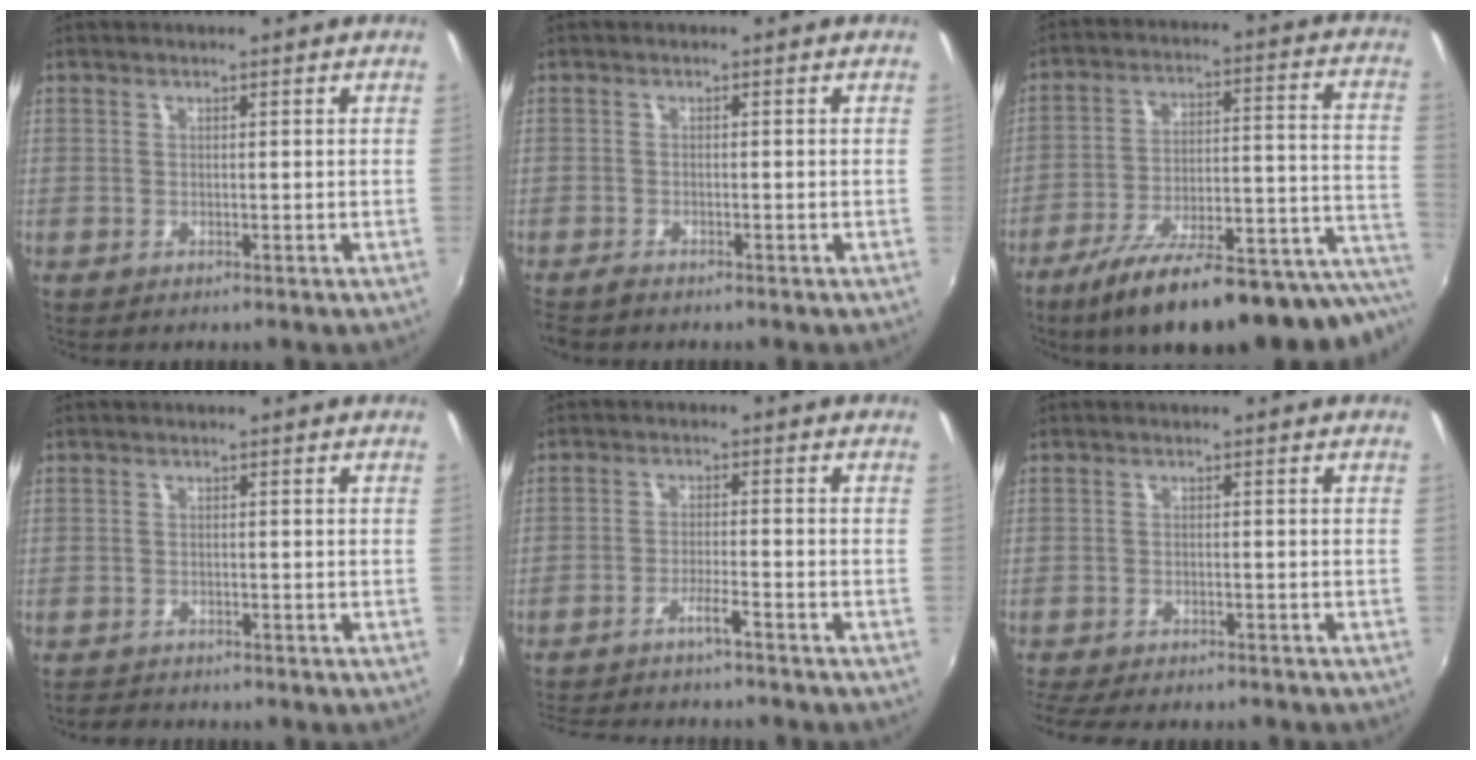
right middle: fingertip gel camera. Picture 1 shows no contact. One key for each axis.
{"total": 2.3, "fx": -2.1, "fy": 0.6, "fz": 0.9, "tx": -0.026, "ty": -0.012, "tz": -0.042}
{"total": 27.3, "fx": -19.8, "fy": 5.7, "fz": 17.9, "tx": -0.239, "ty": -0.047, "tz": -0.279}
{"total": 2.5, "fx": -2.4, "fy": 0.8, "fz": 0.2, "tx": -0.017, "ty": -0.003, "tz": -0.044}
{"total": 8.4, "fx": -7.5, "fy": 0.0, "fz": 3.7, "tx": -0.088, "ty": 0.001, "tz": -0.122}
{"total": 9.2, "fx": -8.1, "fy": 2.0, "fz": 3.9, "tx": -0.095, "ty": -0.026, "tz": -0.127}